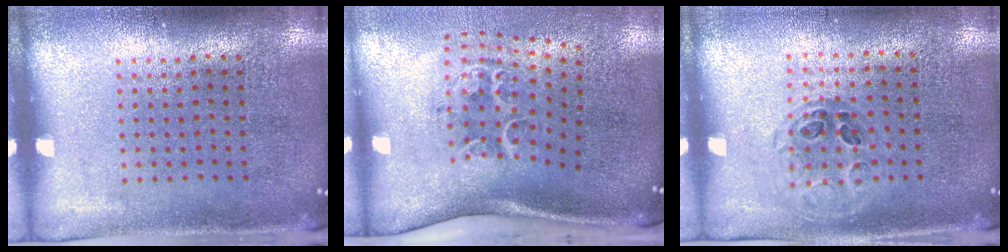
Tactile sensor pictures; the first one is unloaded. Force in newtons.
{"total": 2.2, "press": 1.3, "slide": 1.7}
{"total": 0.9, "press": 0.9, "slide": 0.3}